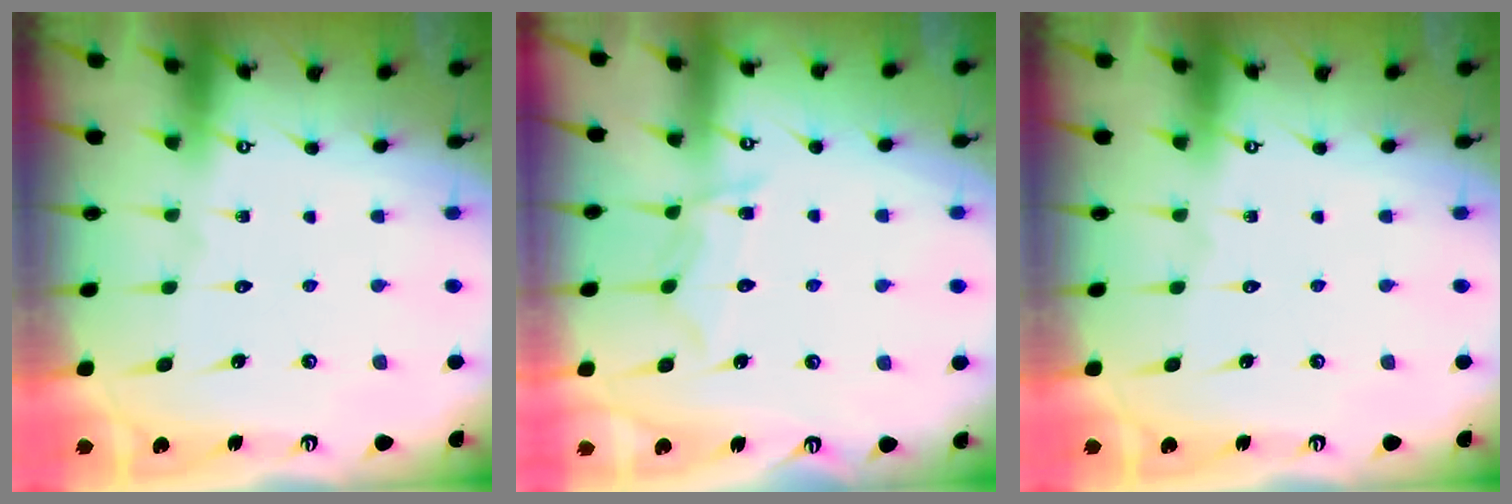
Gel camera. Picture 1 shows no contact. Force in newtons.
{"total": 7.6, "press": 7.5, "slide": 0.8}
{"total": 0.0}